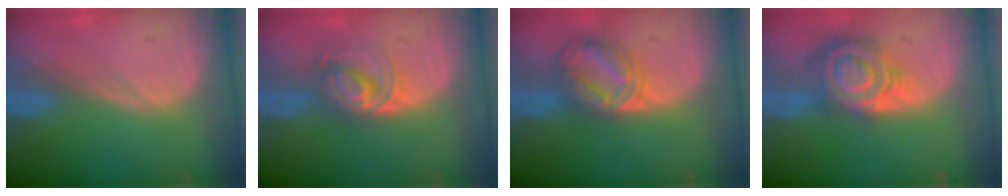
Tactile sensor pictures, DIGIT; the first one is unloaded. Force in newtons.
{"total": 6.0, "press": 5.6, "slide": 2.2}
{"total": 6.9, "press": 6.9, "slide": 0.4}
{"total": 9.1, "press": 9.1, "slide": 0.5}